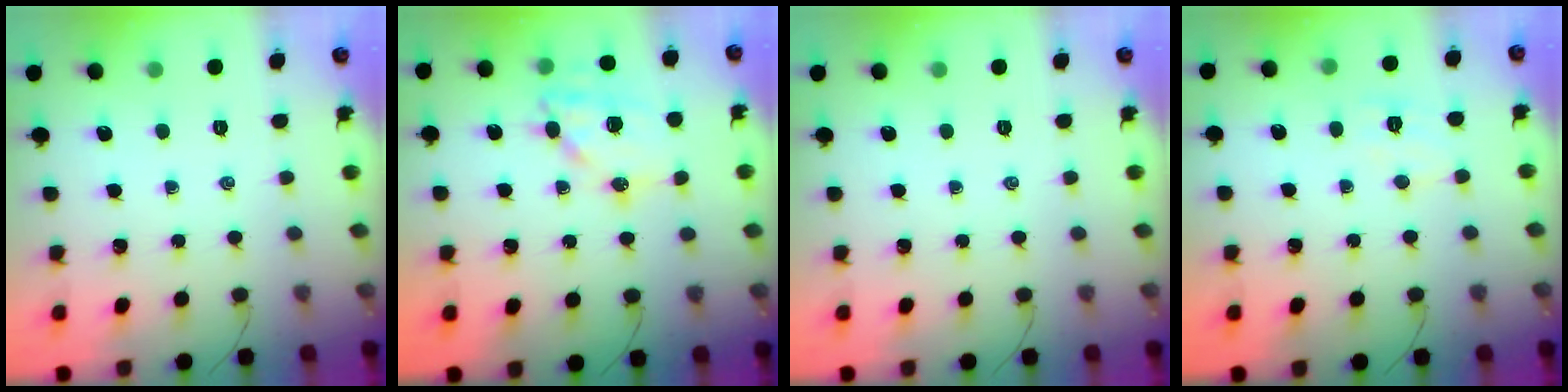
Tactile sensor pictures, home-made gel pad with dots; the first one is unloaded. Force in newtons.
{"total": 15.5, "press": 15.2, "slide": 3.2}
{"total": 0.0}
{"total": 5.9, "press": 5.8, "slide": 1.1}